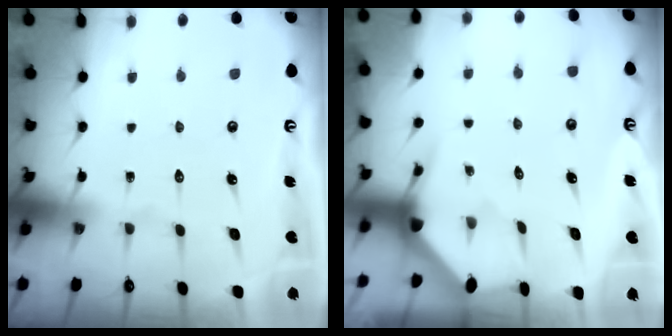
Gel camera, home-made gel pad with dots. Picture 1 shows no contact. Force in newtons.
{"total": 2.8, "press": 2.8, "slide": 0.2}